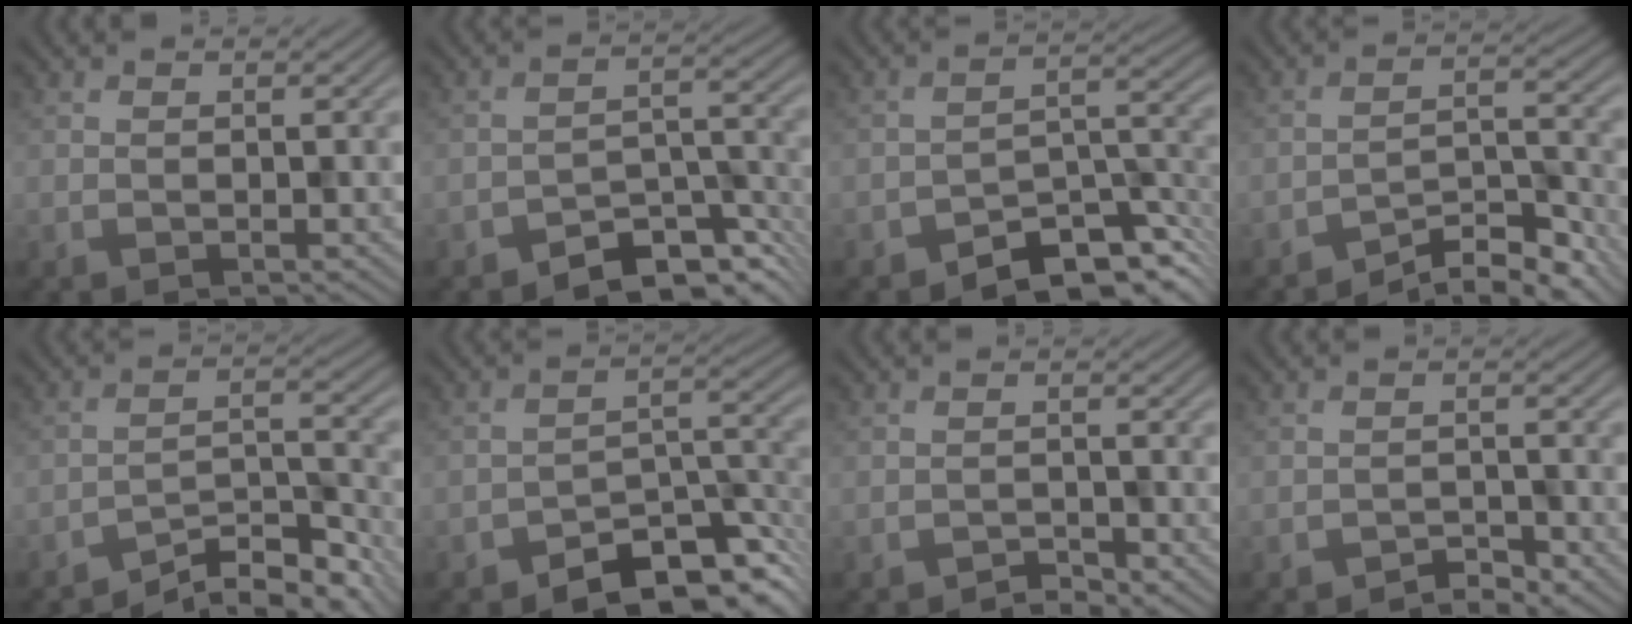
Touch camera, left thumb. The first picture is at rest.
{"total": 6.5, "force": [-5.0, 2.7, 3.2], "torque": [-0.040, 0.001, -0.089]}
{"total": 8.0, "force": [-6.2, 3.2, 4.0], "torque": [-0.043, 0.002, -0.118]}
{"total": 6.5, "force": [-5.6, 1.5, 3.0], "torque": [-0.041, 0.011, -0.099]}
{"total": 7.4, "force": [-6.4, 1.5, 3.3], "torque": [-0.048, 0.011, -0.112]}
{"total": 8.8, "force": [-6.6, 3.6, 4.7], "torque": [-0.052, 0.002, -0.124]}
{"total": 1.7, "force": [-1.5, 0.4, 0.6], "torque": [-0.006, 0.003, -0.030]}
{"total": 2.1, "force": [-1.9, 0.6, 0.7], "torque": [-0.006, 0.005, -0.038]}